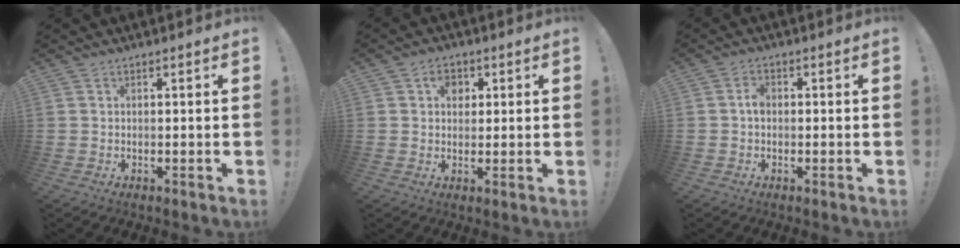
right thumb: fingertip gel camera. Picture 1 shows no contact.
{"total": 4.6, "force": [1.5, 3.7, 2.5], "torque": [-0.034, -0.001, 0.023]}
{"total": 2.5, "force": [-0.4, 1.7, 1.9], "torque": [-0.027, 0.006, -0.010]}